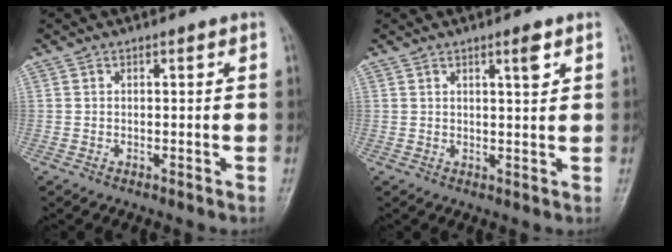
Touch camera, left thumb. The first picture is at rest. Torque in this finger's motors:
{"motor_torque": [-0.03, -0.04, -0.15, -0.29, 0.08]}